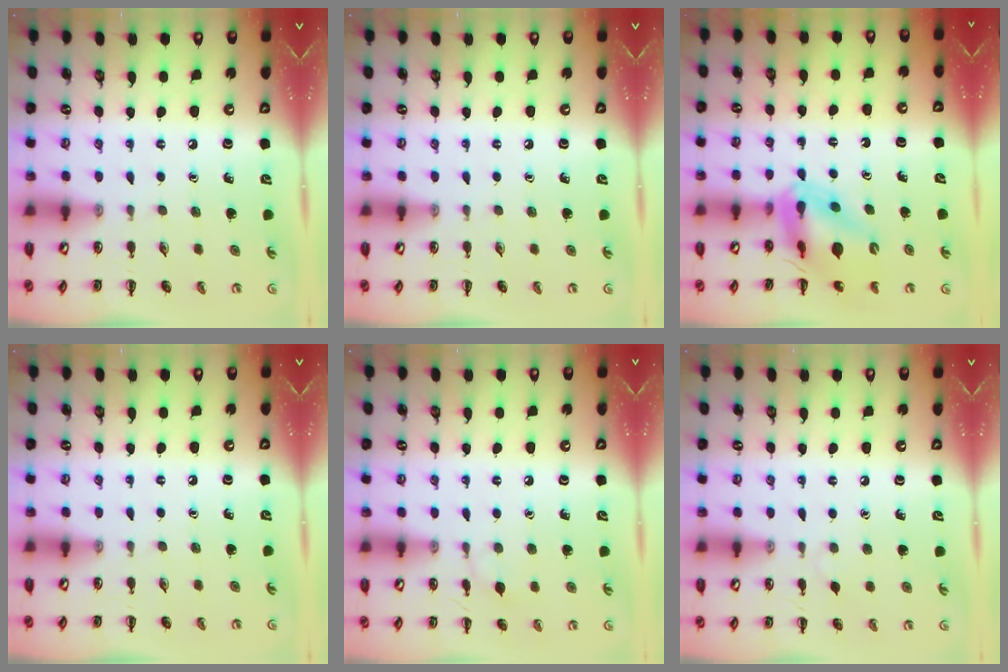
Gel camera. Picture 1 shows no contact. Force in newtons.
{"total": 0.0}
{"total": 13.5, "press": 12.9, "slide": 3.8}
{"total": 0.0}
{"total": 5.9, "press": 5.6, "slide": 1.9}
{"total": 2.3, "press": 2.1, "slide": 0.9}